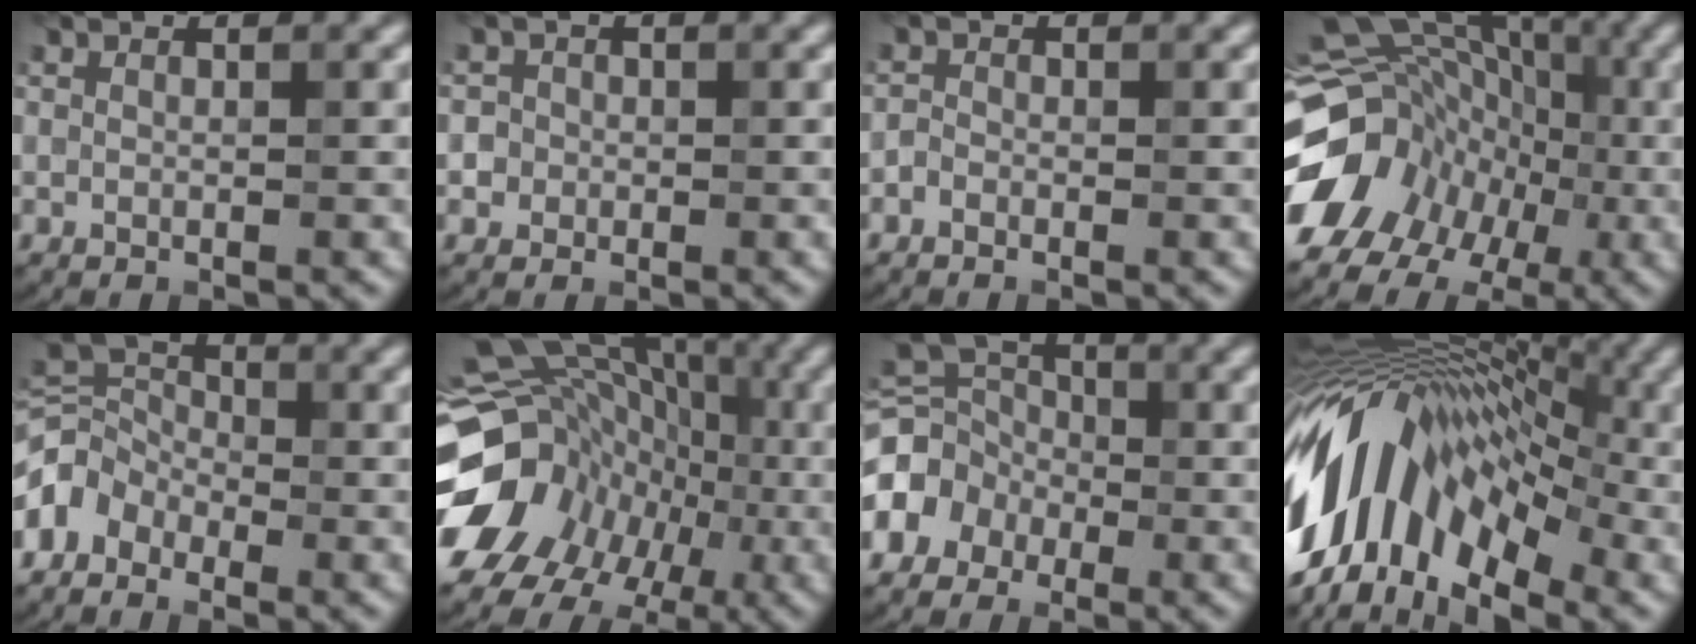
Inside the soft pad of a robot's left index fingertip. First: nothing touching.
{"total": 2.0, "force": [0.0, 1.9, 0.4], "torque": [0.016, 0.010, -0.015]}
{"total": 0.9, "force": [-0.6, 0.5, 0.3], "torque": [-0.003, 0.001, -0.016]}
{"total": 15.5, "force": [-3.7, 13.0, 7.7], "torque": [-0.149, 0.003, -0.073]}
{"total": 3.5, "force": [-2.4, 2.3, 1.3], "torque": [-0.023, 0.005, -0.065]}
{"total": 15.5, "force": [-2.5, 12.6, 8.7], "torque": [-0.158, 0.009, -0.032]}
{"total": 5.9, "force": [-2.2, 4.7, 2.7], "torque": [-0.034, 0.006, -0.052]}
{"total": 13.8, "force": [-1.2, 8.3, 10.9], "torque": [-0.197, 0.033, -0.037]}